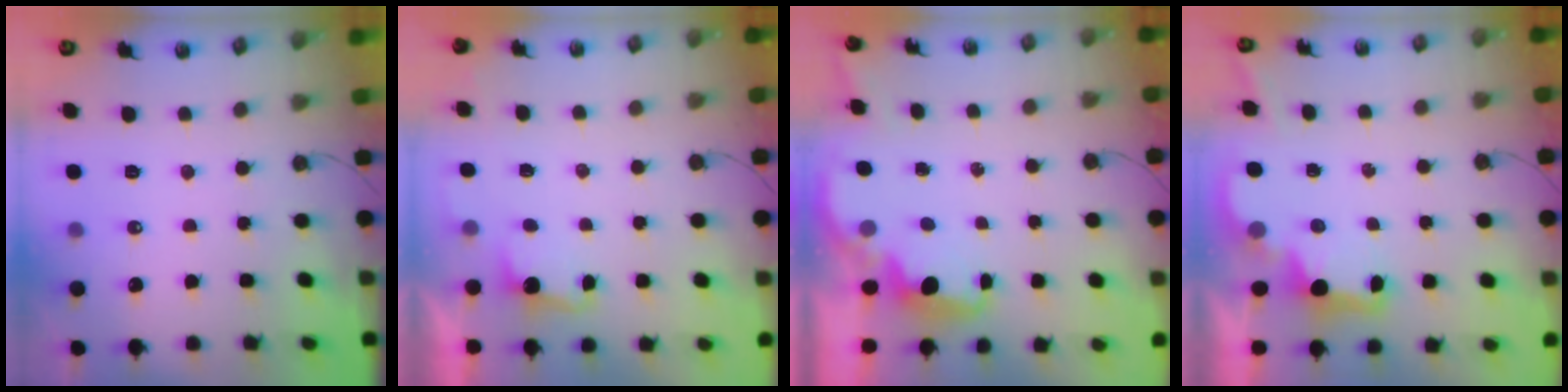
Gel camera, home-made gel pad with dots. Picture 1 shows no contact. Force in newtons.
{"total": 2.5, "press": 2.3, "slide": 0.9}
{"total": 1.8, "press": 1.7, "slide": 0.7}
{"total": 2.7, "press": 2.6, "slide": 0.5}